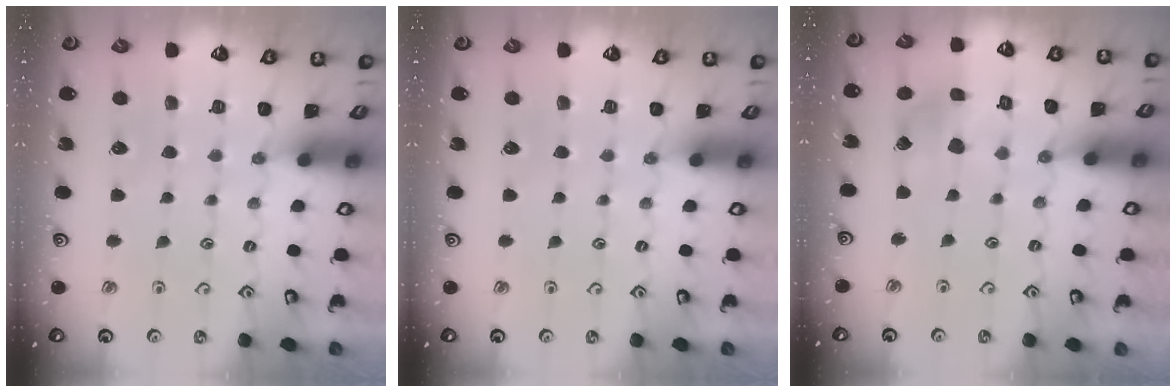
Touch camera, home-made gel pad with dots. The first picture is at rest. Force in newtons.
{"total": 0.0}
{"total": 7.8, "press": 7.8, "slide": 0.8}